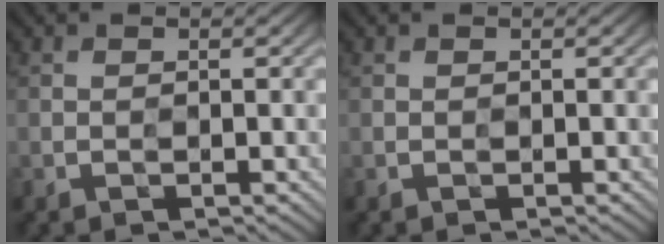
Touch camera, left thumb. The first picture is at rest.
{"total": 0.0}